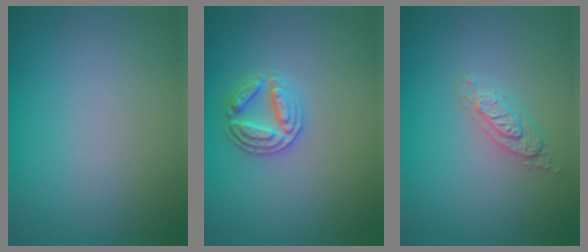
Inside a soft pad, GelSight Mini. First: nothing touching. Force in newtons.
{"total": 2.8, "press": 2.7, "slide": 0.4}
{"total": 2.1, "press": 1.9, "slide": 0.8}